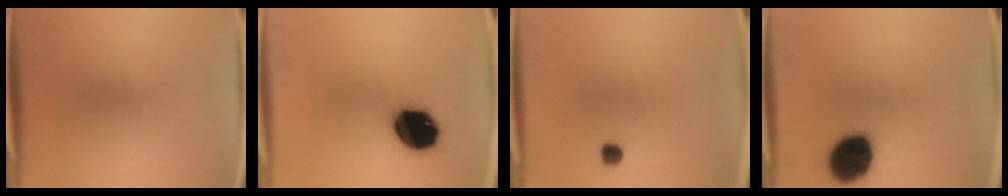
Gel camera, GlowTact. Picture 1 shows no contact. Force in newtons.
{"total": 18.3}
{"total": 1.8}
{"total": 15.9}